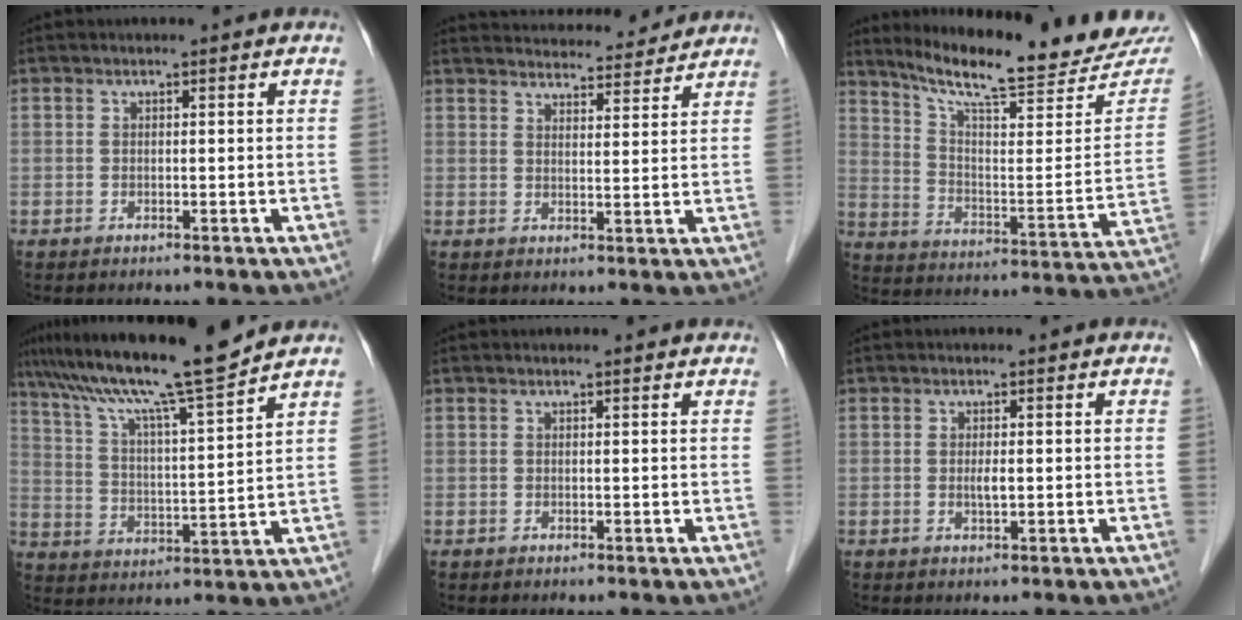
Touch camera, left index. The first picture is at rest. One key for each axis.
{"total": 13.5, "fx": 13.0, "fy": 2.2, "fz": 2.9, "tx": -0.032, "ty": 0.020, "tz": 0.169}
{"total": 22.1, "fx": 20.0, "fy": 2.0, "fz": 9.1, "tx": -0.144, "ty": -0.069, "tz": 0.277}
{"total": 15.0, "fx": 12.7, "fy": -1.1, "fz": 8.0, "tx": -0.143, "ty": 0.008, "tz": 0.212}
{"total": 1.8, "fx": 1.7, "fy": 0.3, "fz": 0.5, "tx": -0.015, "ty": 0.009, "tz": 0.014}
{"total": 1.3, "fx": 0.0, "fy": 0.3, "fz": 1.3, "tx": -0.026, "ty": -0.002, "tz": 0.000}